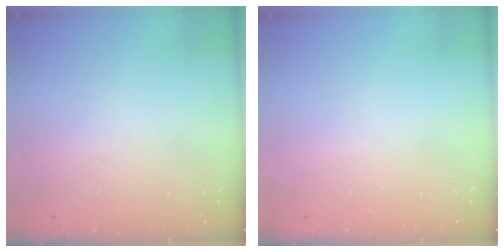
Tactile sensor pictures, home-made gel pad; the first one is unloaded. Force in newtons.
{"total": 0.0}